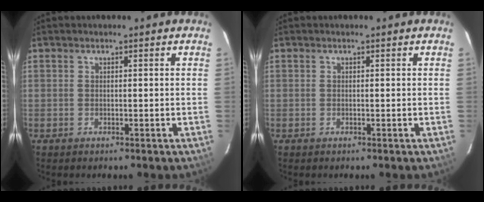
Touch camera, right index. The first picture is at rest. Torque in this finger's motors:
{"motor_torque": [0.00, 0.00, 0.00, 0.01]}